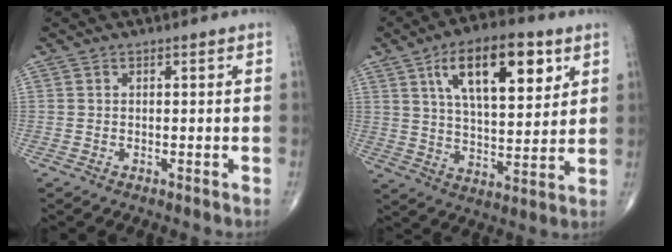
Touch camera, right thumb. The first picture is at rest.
{"total": 17.7, "force": [7.6, 7.6, 14.1], "torque": [-0.195, -0.024, 0.127]}